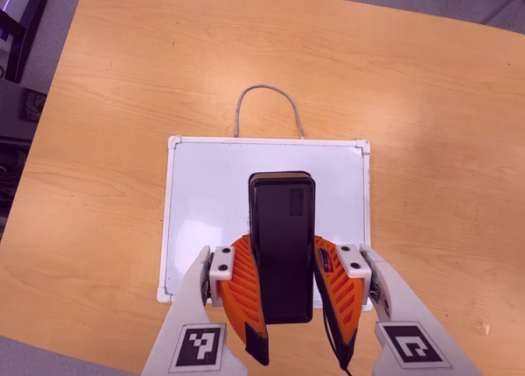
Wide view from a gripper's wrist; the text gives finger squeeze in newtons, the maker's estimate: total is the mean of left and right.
{"total": 7.8, "left": 7.0, "right": 8.7}